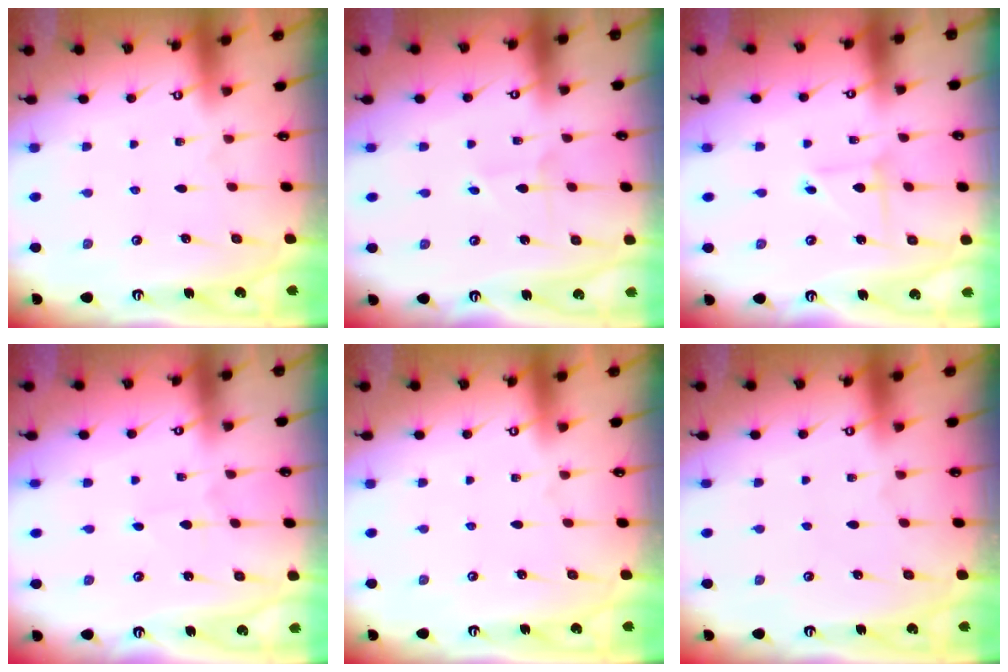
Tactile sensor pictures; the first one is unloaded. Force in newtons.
{"total": 1.9, "press": 1.9, "slide": 0.1}
{"total": 2.4, "press": 2.4, "slide": 0.3}
{"total": 1.6, "press": 1.6, "slide": 0.1}
{"total": 0.0}
{"total": 0.0}